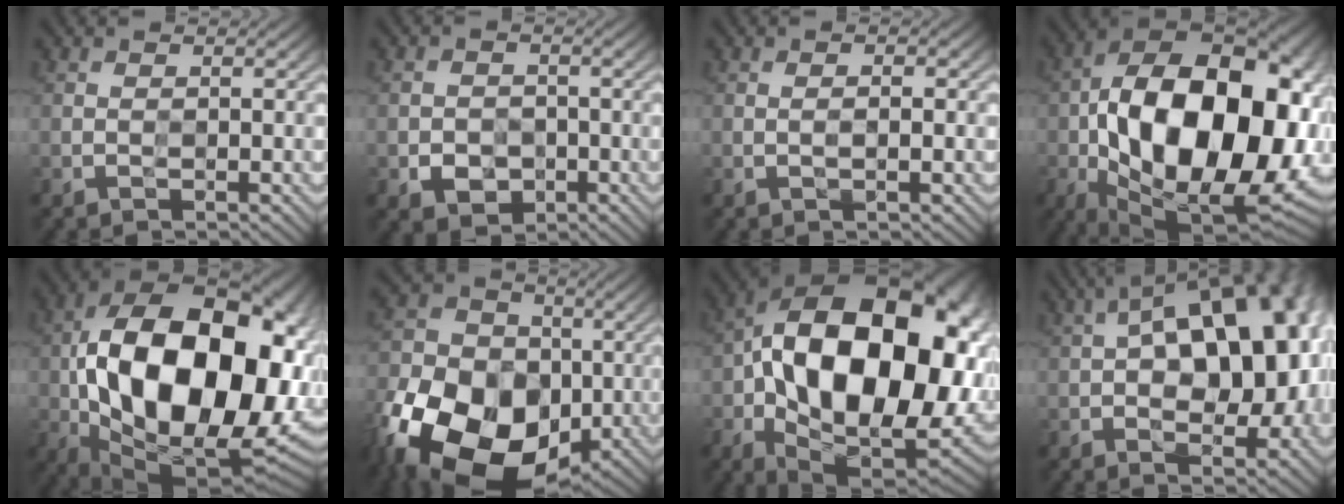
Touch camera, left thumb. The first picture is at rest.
{"total": 3.7, "force": [-1.4, 2.8, 1.8], "torque": [-0.034, -0.009, -0.025]}
{"total": 1.3, "force": [-0.1, 0.2, 1.3], "torque": [-0.020, -0.001, -0.002]}
{"total": 23.4, "force": [-2.5, 13.3, 19.1], "torque": [-0.368, -0.027, -0.028]}
{"total": 23.2, "force": [0.0, 13.4, 18.9], "torque": [-0.379, -0.021, 0.011]}
{"total": 20.4, "force": [-8.3, 14.3, 12.0], "torque": [-0.259, -0.033, -0.148]}
{"total": 23.8, "force": [2.0, 14.6, 18.6], "torque": [-0.361, -0.022, 0.050]}
{"total": 21.0, "force": [3.4, 11.6, 17.2], "torque": [-0.226, 0.052, 0.043]}